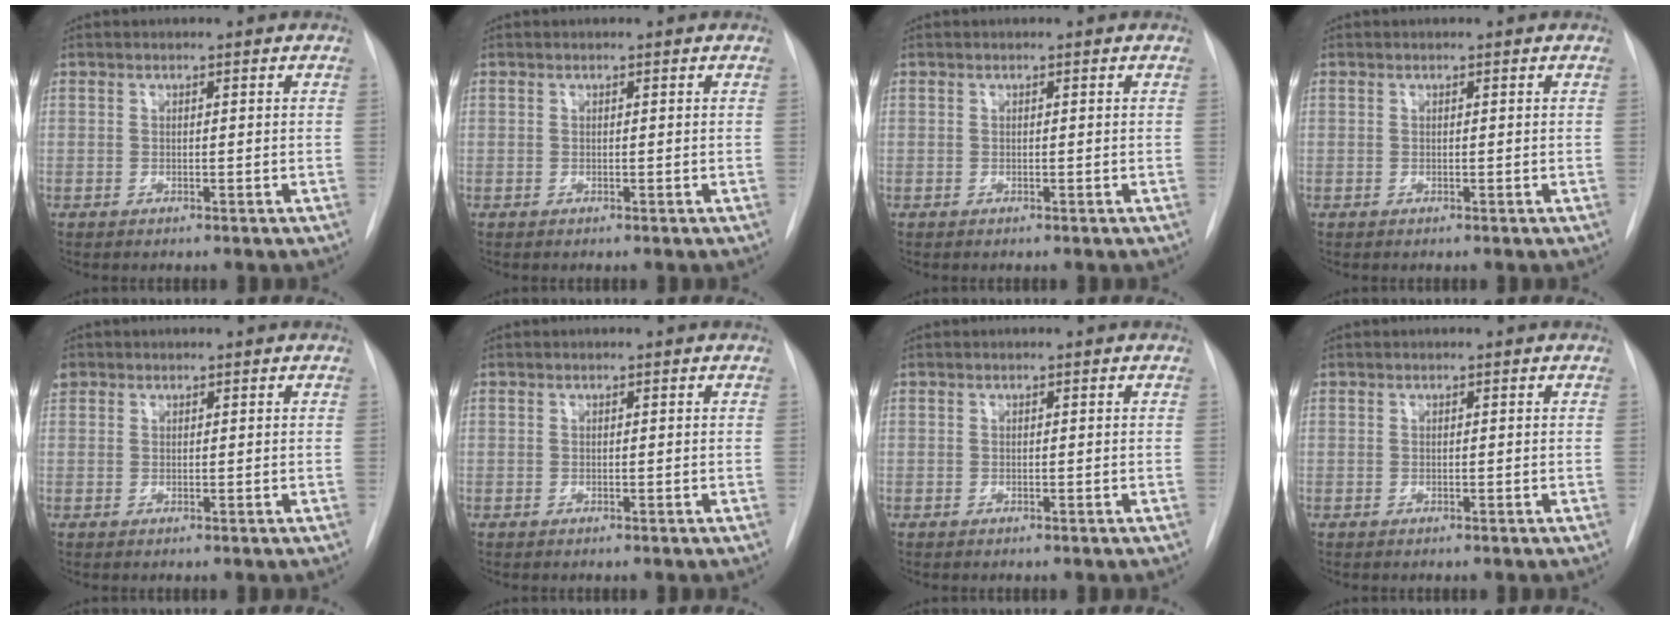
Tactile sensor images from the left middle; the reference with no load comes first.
{"total": 0.0}
{"total": 0.0}
{"total": 0.0}
{"total": 1.9, "force": [1.0, 1.6, 0.4], "torque": [-0.010, 0.019, 0.019]}
{"total": 0.0}
{"total": 0.0}
{"total": 0.0}